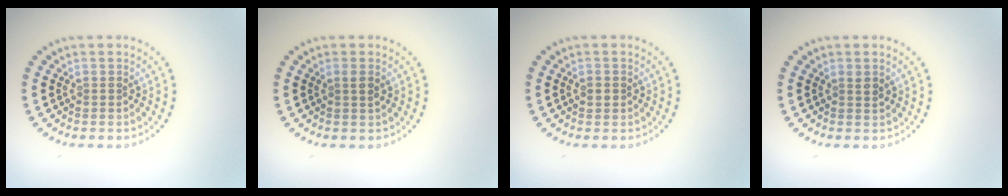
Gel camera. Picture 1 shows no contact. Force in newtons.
{"total": 1.0, "press": 0.8, "slide": 0.5}
{"total": 1.2, "press": 1.2, "slide": 0.1}
{"total": 1.0, "press": 0.8, "slide": 0.5}